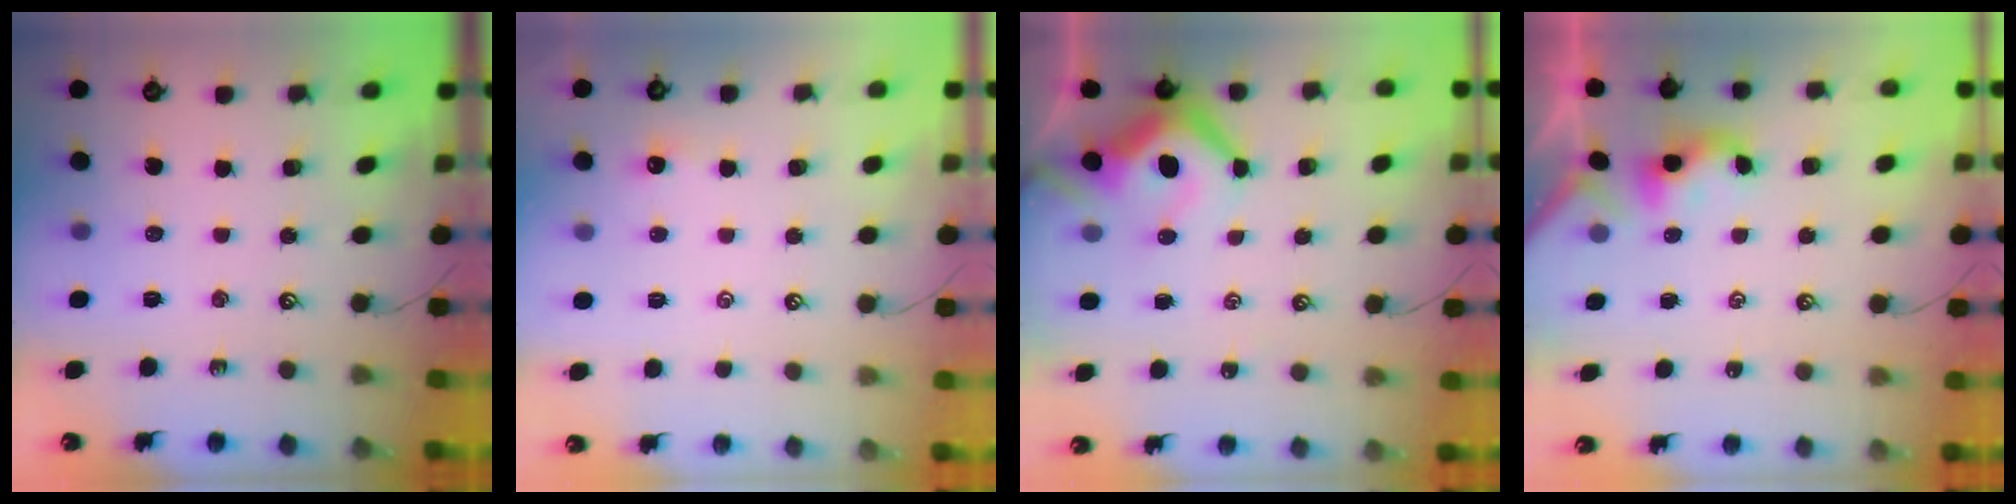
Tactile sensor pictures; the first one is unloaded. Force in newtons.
{"total": 2.4, "press": 2.3, "slide": 0.3}
{"total": 12.7, "press": 12.5, "slide": 2.0}
{"total": 2.2, "press": 2.2, "slide": 0.2}